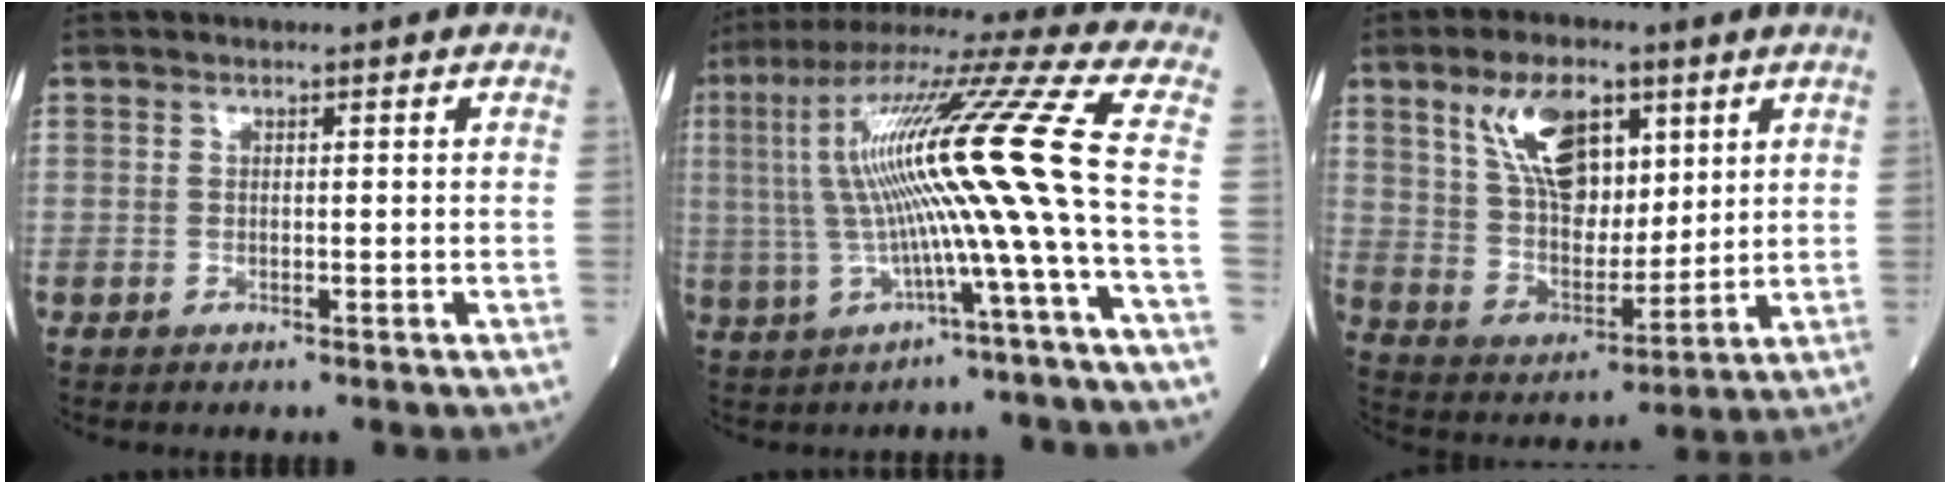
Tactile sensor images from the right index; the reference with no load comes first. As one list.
[{"total": 17.1, "force": [-0.5, -1.6, 17.0], "torque": [-0.313, 0.029, -0.016]}, {"total": 12.9, "force": [6.5, 6.7, 9.0], "torque": [-0.179, 0.018, 0.124]}]